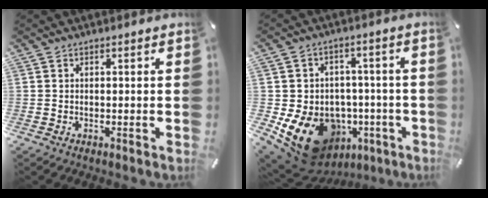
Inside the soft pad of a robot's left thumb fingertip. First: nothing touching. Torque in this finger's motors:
{"motor_torque": [0.39, 1.85, 0.71, -0.16, 0.34]}